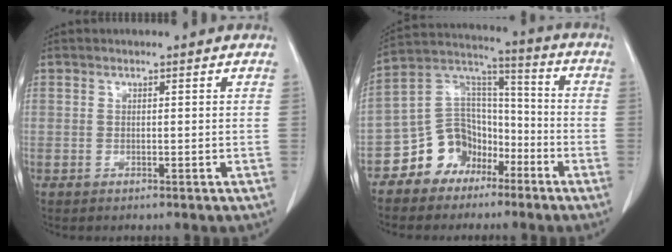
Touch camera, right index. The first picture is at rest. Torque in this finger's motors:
{"motor_torque": [0.62, -0.71, 0.20, 0.01]}